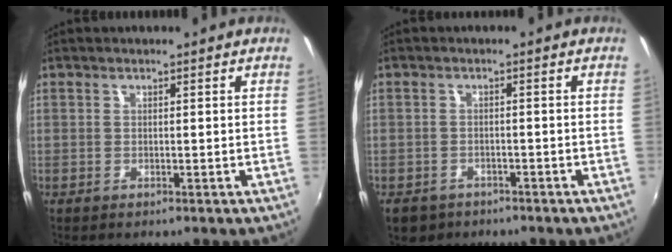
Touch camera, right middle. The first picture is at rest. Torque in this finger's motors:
{"motor_torque": [0.08, -0.66, 0.04, 0.04]}